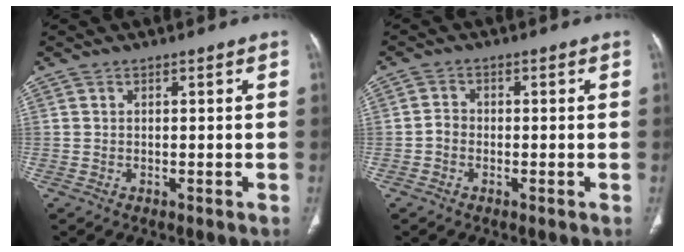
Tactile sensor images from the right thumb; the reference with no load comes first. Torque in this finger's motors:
{"motor_torque": [0.18, 0.04, 0.06, -0.85, 0.12]}